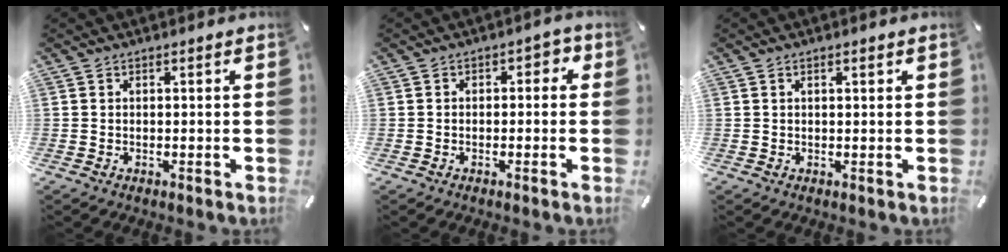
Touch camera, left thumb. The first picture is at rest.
{"total": 2.3, "force": [-1.1, 1.5, 1.3], "torque": [-0.025, 0.014, -0.025]}
{"total": 0.9, "force": [0.4, 0.2, 0.8], "torque": [-0.015, 0.002, 0.007]}